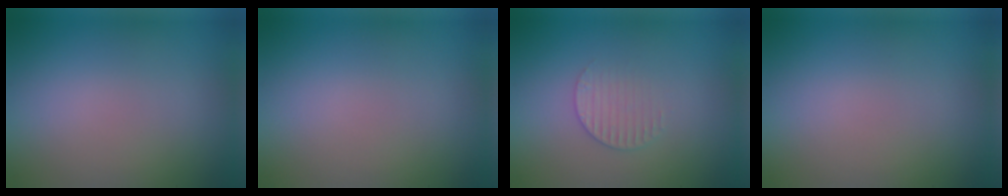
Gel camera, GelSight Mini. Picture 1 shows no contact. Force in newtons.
{"total": 0.0}
{"total": 1.9, "press": 1.9, "slide": 0.3}
{"total": 0.0}